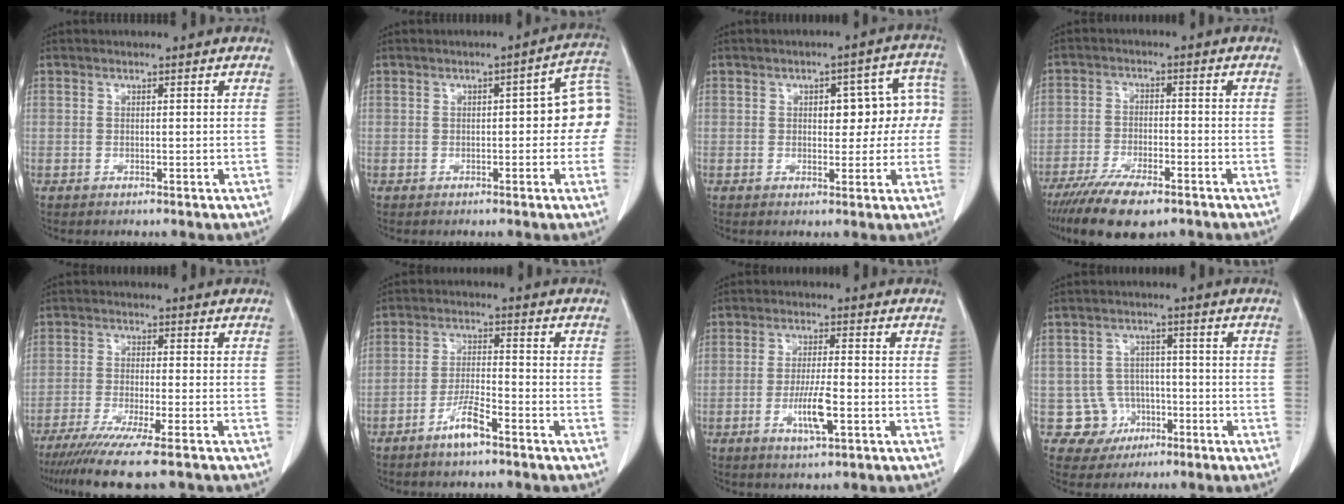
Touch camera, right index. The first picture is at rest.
{"total": 8.5, "force": [0.1, 2.4, 8.2], "torque": [-0.092, 0.033, -0.002]}
{"total": 8.2, "force": [0.6, 4.2, 7.1], "torque": [-0.070, 0.044, 0.011]}
{"total": 9.9, "force": [-7.2, 2.9, 6.2], "torque": [-0.107, -0.016, -0.122]}
{"total": 11.6, "force": [-8.9, -0.2, 7.5], "torque": [-0.118, -0.033, -0.143]}
{"total": 5.2, "force": [-3.6, 0.6, 3.7], "torque": [-0.077, -0.001, -0.068]}
{"total": 5.9, "force": [-1.9, 0.7, 5.6], "torque": [-0.105, -0.006, -0.031]}
{"total": 5.9, "force": [-1.9, 5.6, 0.0], "torque": [0.008, 0.015, -0.025]}